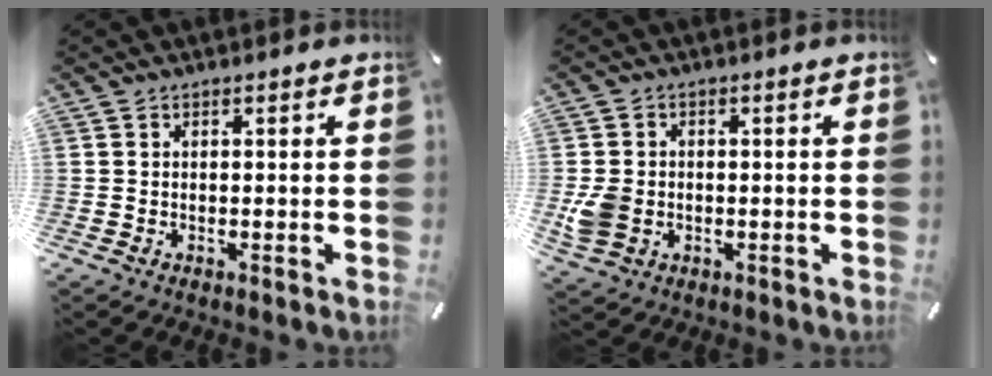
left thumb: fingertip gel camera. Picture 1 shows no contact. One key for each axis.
{"total": 5.8, "fx": -1.0, "fy": 4.8, "fz": 3.1, "tx": -0.064, "ty": 0.004, "tz": -0.018}